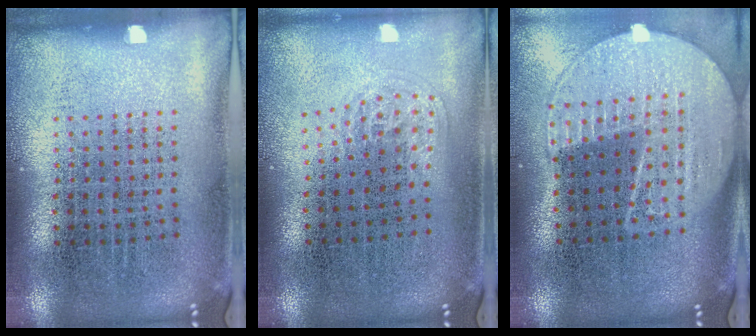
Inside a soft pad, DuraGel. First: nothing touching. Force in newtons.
{"total": 1.0, "press": 0.6, "slide": 0.8}
{"total": 2.2, "press": 1.9, "slide": 1.0}